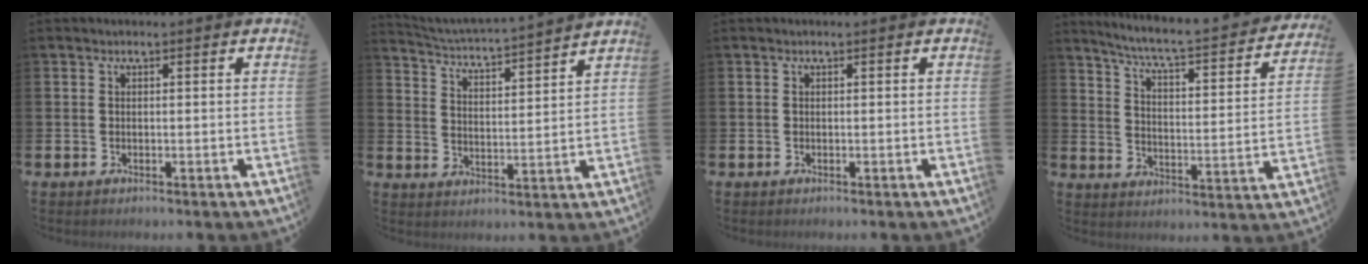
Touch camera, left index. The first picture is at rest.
{"total": 4.0, "force": [4.0, -0.3, 0.2], "torque": [-0.026, -0.040, 0.064]}
{"total": 0.0}
{"total": 5.6, "force": [5.1, 0.3, 2.2], "torque": [-0.070, -0.045, 0.077]}